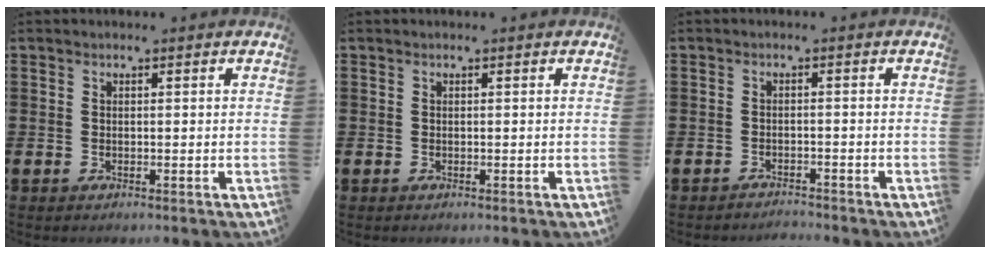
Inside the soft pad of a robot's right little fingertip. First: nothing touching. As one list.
[{"total": 0.0}, {"total": 1.5, "force": [-1.5, 0.0, -0.2], "torque": [-0.001, 0.005, -0.033]}]